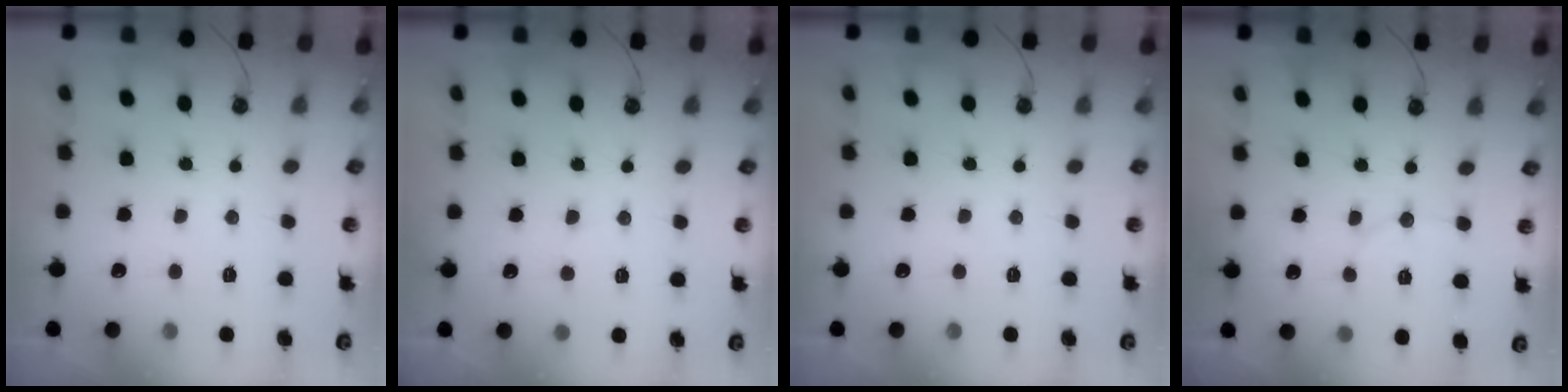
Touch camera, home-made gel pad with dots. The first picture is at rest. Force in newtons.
{"total": 4.9, "press": 4.8, "slide": 0.6}
{"total": 0.0}
{"total": 4.6, "press": 4.5, "slide": 1.2}